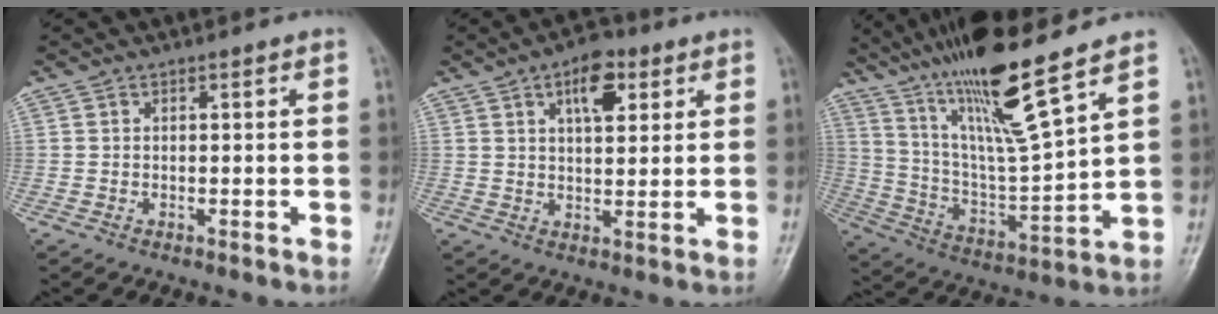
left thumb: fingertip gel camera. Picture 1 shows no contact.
{"total": 8.1, "force": [3.6, 4.0, 6.0], "torque": [-0.068, -0.011, 0.052]}
{"total": 18.4, "force": [12.9, 1.3, 13.1], "torque": [-0.220, -0.065, 0.238]}